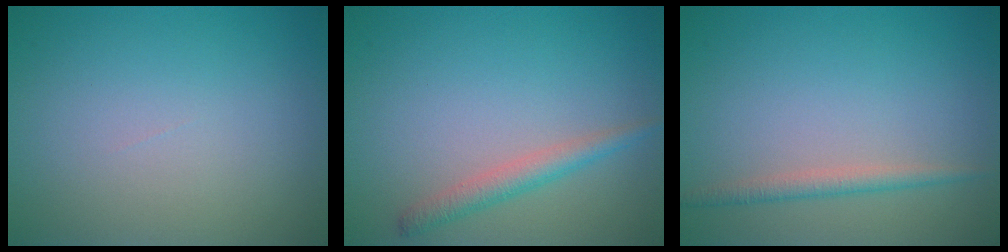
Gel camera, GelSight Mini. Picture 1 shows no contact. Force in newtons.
{"total": 2.2, "press": 2.2, "slide": 0.0}
{"total": 1.7, "press": 1.7, "slide": 0.1}